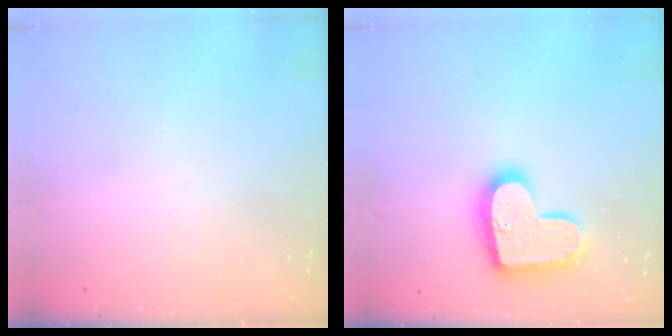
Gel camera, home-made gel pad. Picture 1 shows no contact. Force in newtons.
{"total": 17.1, "press": 17.1, "slide": 1.0}